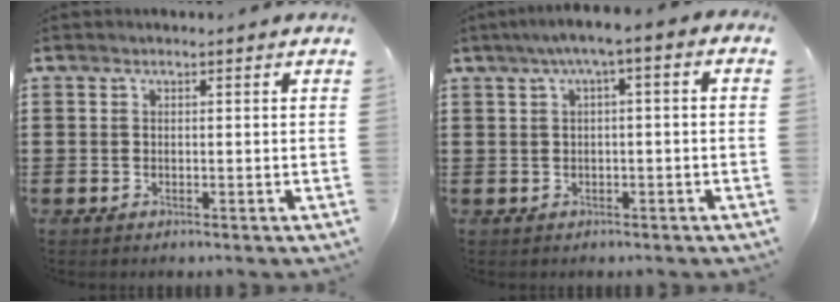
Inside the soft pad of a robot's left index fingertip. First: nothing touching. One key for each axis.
{"total": 2.9, "fx": -0.8, "fy": 0.4, "fz": 2.8, "tx": -0.049, "ty": 0.006, "tz": -0.021}